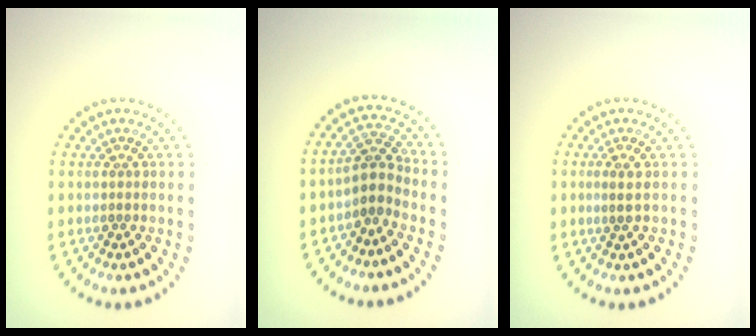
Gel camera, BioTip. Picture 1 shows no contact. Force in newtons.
{"total": 2.7, "press": 2.1, "slide": 1.6}
{"total": 1.1, "press": 0.9, "slide": 0.5}